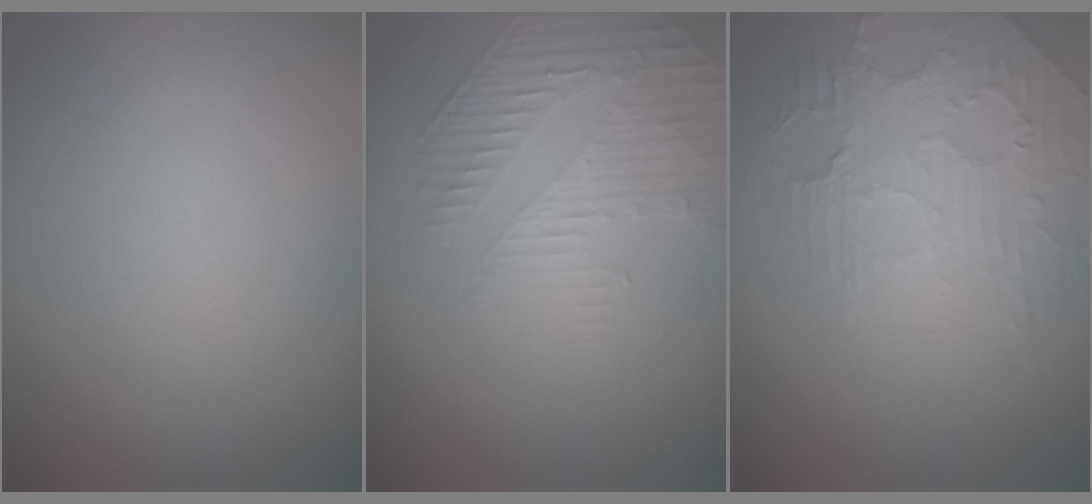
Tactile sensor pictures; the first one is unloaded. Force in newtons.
{"total": 2.2, "press": 1.7, "slide": 1.4}
{"total": 2.5, "press": 1.9, "slide": 1.6}